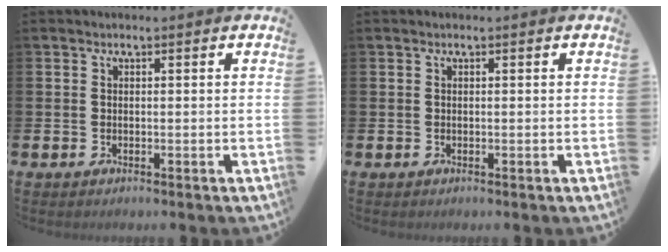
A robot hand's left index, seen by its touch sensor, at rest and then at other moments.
{"total": 0.0}